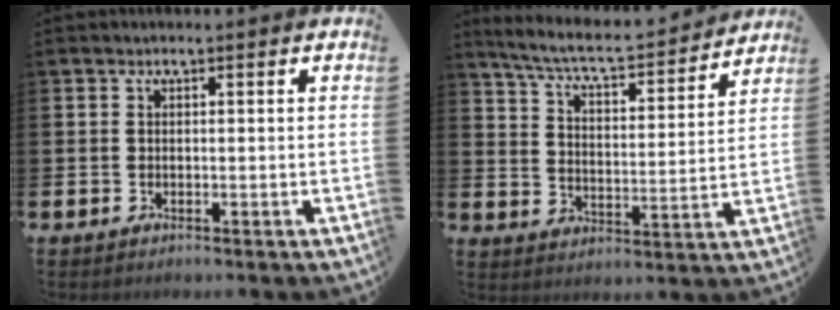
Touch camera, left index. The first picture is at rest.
{"total": 6.8, "force": [6.3, 1.0, 2.5], "torque": [-0.078, -0.046, 0.103]}